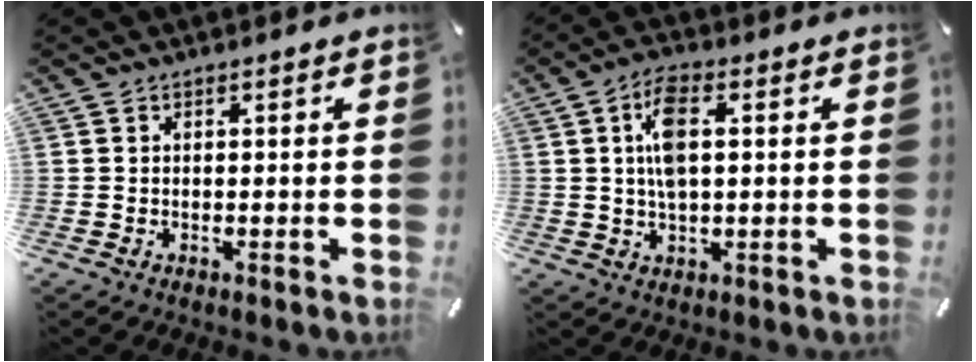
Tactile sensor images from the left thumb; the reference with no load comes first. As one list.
[{"total": 7.9, "force": [1.2, 3.5, 7.0], "torque": [-0.141, 0.006, 0.016]}]